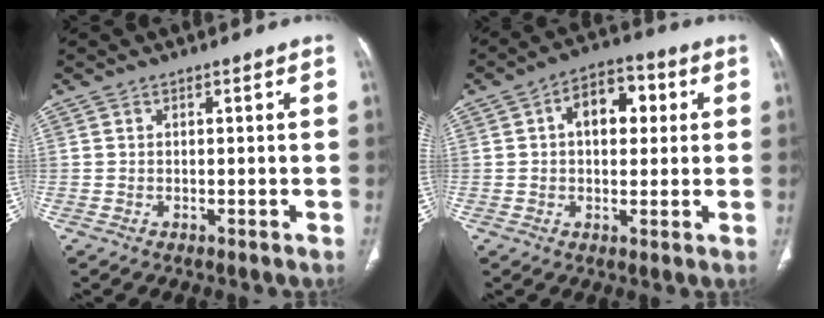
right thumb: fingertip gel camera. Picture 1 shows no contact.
{"total": 9.7, "force": [2.2, 6.0, 7.3], "torque": [-0.082, 0.017, 0.028]}